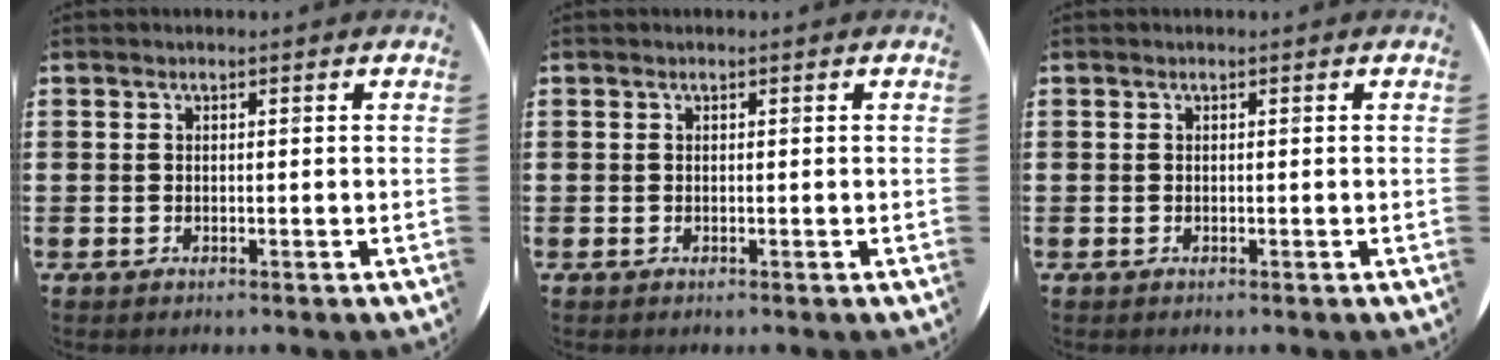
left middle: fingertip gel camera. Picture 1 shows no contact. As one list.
[{"total": 0.0}, {"total": 0.0}]